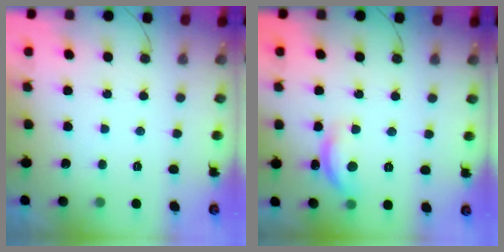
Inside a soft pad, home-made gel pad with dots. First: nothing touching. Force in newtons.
{"total": 12.1, "press": 12.1, "slide": 0.7}